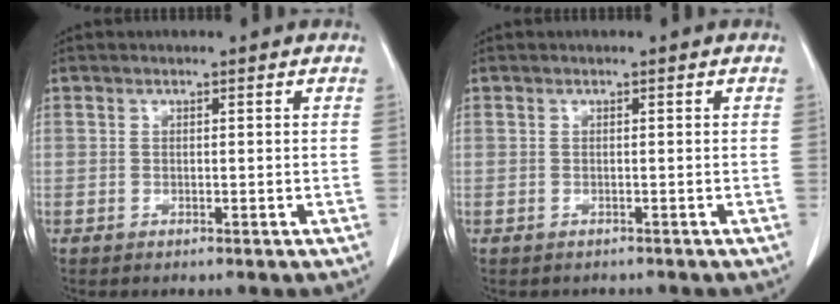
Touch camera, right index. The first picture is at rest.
{"total": 1.0, "force": [-0.9, 0.5, 0.1], "torque": [-0.007, 0.000, -0.012]}